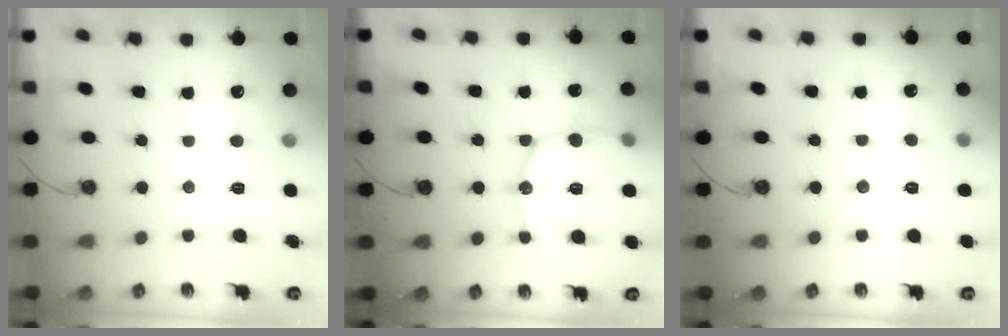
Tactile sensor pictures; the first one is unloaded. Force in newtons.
{"total": 15.7, "press": 15.4, "slide": 3.0}
{"total": 3.4, "press": 3.3, "slide": 0.4}